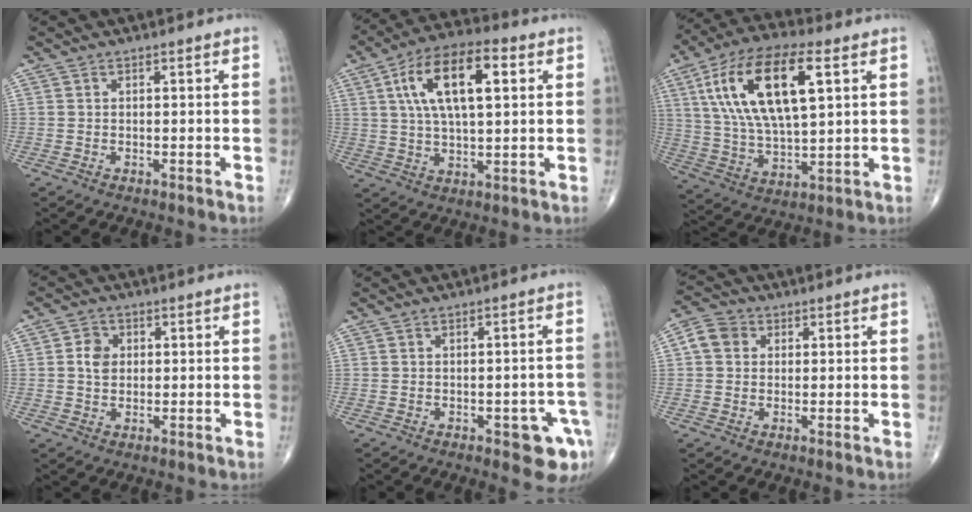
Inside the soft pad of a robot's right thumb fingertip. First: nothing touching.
{"total": 13.9, "force": [4.0, 5.9, 11.9], "torque": [-0.203, 0.010, 0.065]}
{"total": 20.6, "force": [6.6, 8.3, 17.6], "torque": [-0.329, 0.001, 0.118]}
{"total": 3.9, "force": [0.5, 3.2, 2.2], "torque": [-0.029, 0.001, 0.005]}
{"total": 6.8, "force": [-3.0, 2.9, 5.4], "torque": [-0.042, 0.013, -0.030]}
{"total": 4.9, "force": [0.9, 4.2, 2.3], "torque": [-0.033, 0.010, 0.010]}